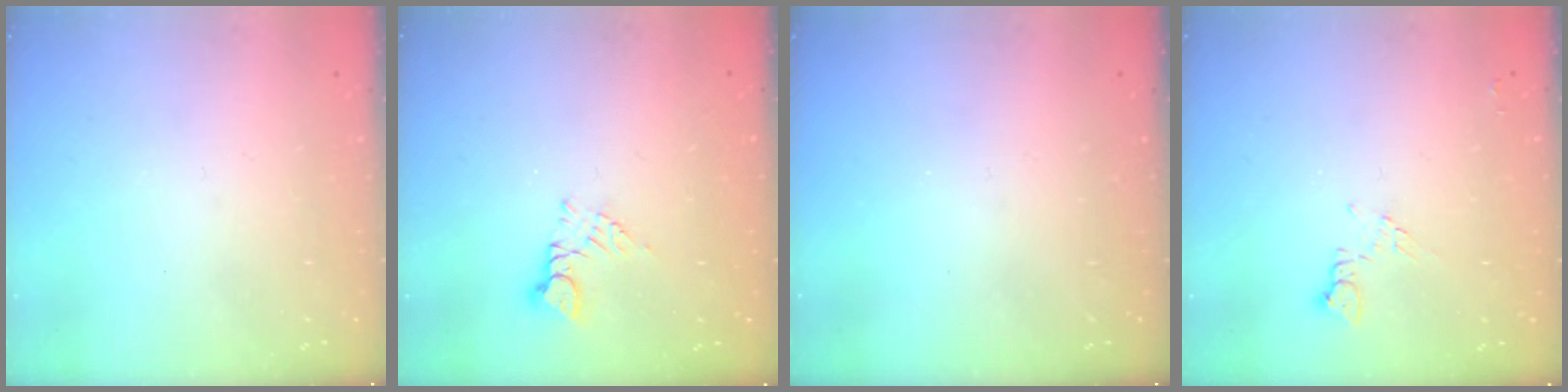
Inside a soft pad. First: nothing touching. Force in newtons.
{"total": 3.9, "press": 3.9, "slide": 0.4}
{"total": 0.0}
{"total": 5.9, "press": 5.9, "slide": 0.8}